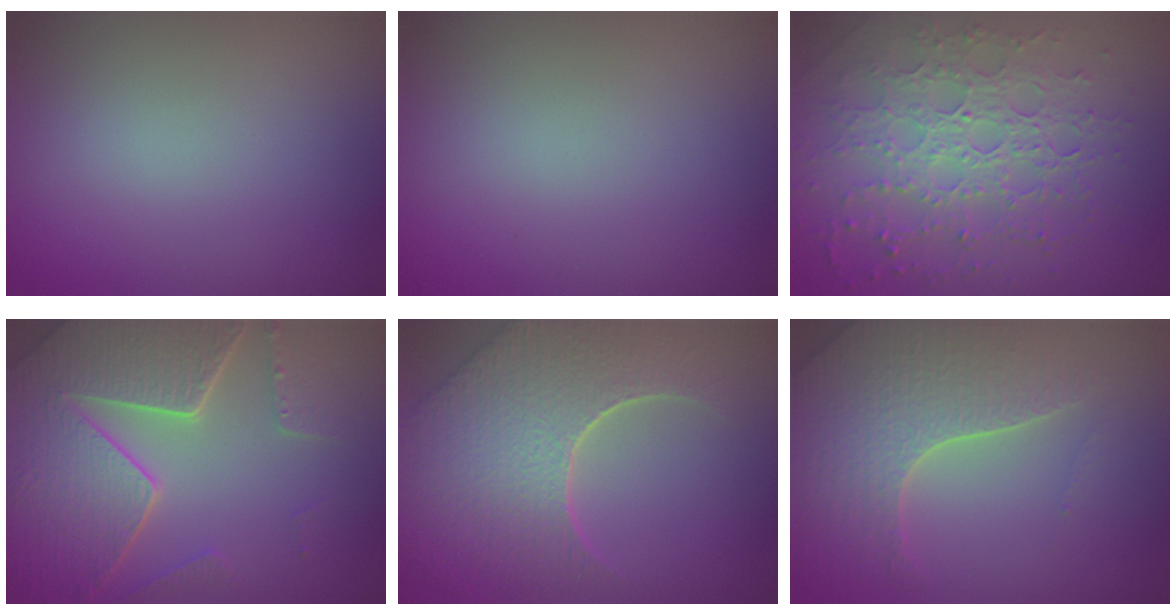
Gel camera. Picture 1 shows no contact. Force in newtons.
{"total": 0.0}
{"total": 7.7, "press": 5.4, "slide": 5.4}
{"total": 8.3, "press": 6.1, "slide": 5.6}
{"total": 8.8, "press": 6.2, "slide": 6.2}
{"total": 6.2, "press": 6.0, "slide": 1.5}